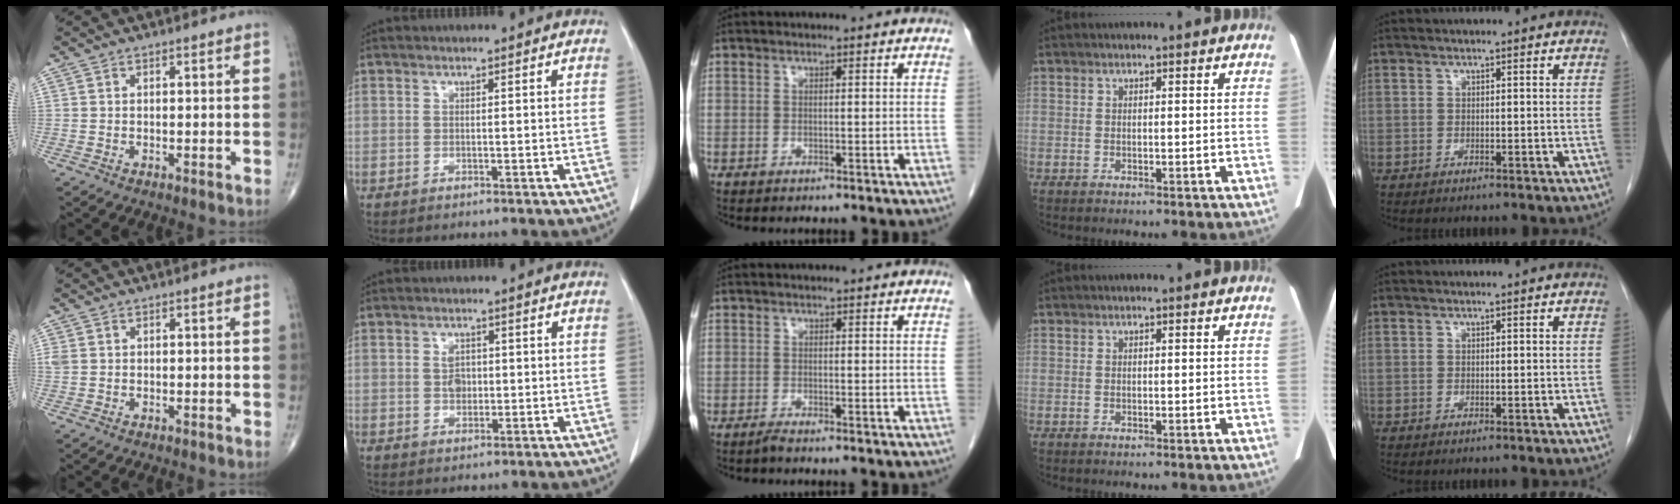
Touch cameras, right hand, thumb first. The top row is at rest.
{"thumb": {"total": 1.4, "force": [0.3, 1.2, 0.8], "torque": [-0.025, 0.008, 0.010]}, "index": {"total": 2.6, "force": [0.1, 1.8, 1.9], "torque": [-0.031, 0.001, 0.004]}, "middle": {"total": 0.8, "force": [-0.7, -0.2, 0.3], "torque": [-0.006, -0.001, -0.013]}}